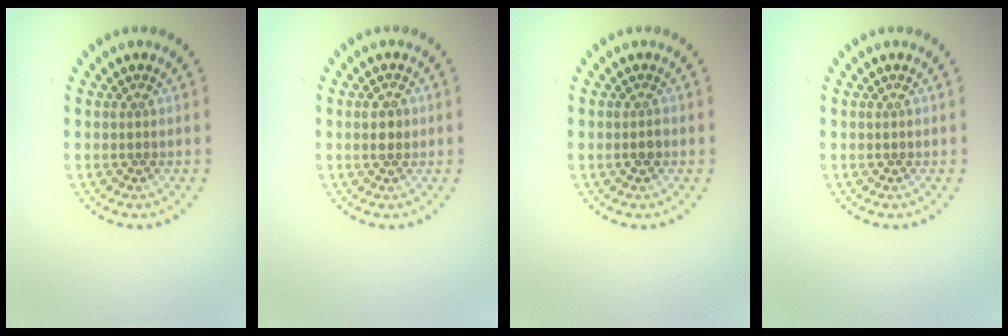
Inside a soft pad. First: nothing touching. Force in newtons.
{"total": 1.4, "press": 1.3, "slide": 0.2}
{"total": 0.9, "press": 0.8, "slide": 0.5}
{"total": 0.0}